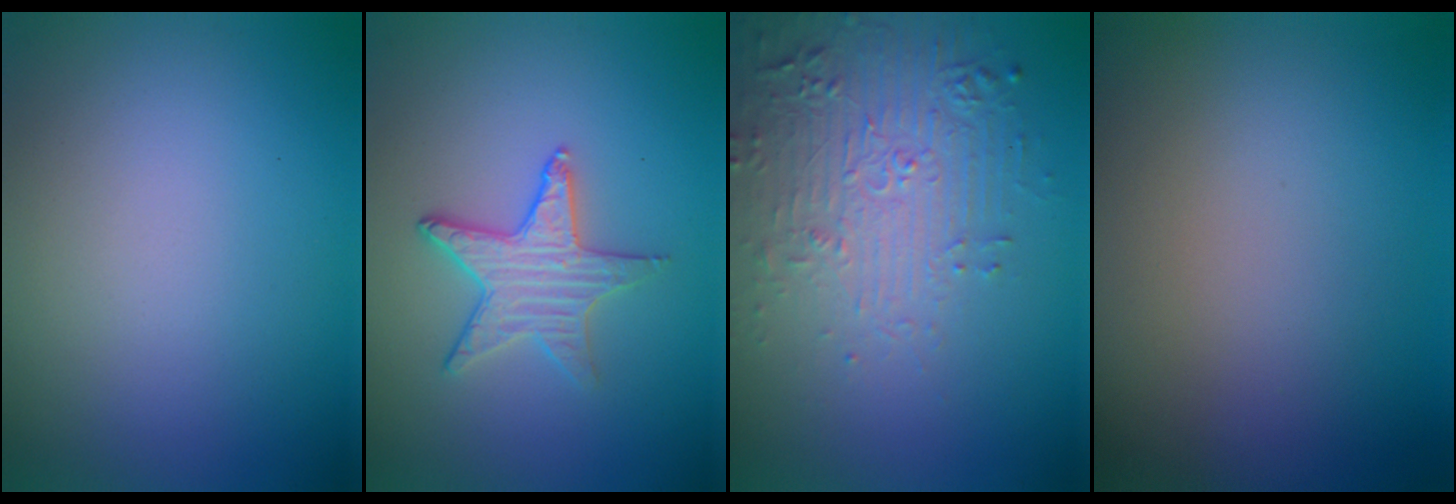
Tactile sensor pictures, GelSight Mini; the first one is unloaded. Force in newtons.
{"total": 3.0, "press": 2.9, "slide": 0.7}
{"total": 5.7, "press": 3.7, "slide": 4.4}
{"total": 0.0}